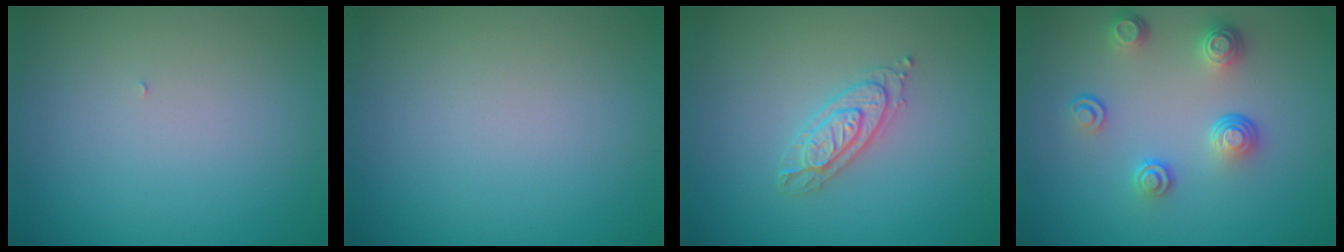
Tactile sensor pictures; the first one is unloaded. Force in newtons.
{"total": 0.0}
{"total": 2.3, "press": 2.3, "slide": 0.4}
{"total": 3.8, "press": 2.8, "slide": 2.5}